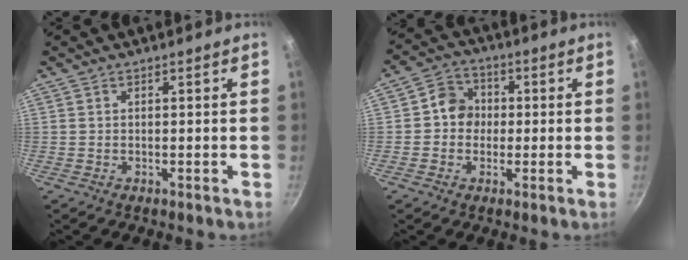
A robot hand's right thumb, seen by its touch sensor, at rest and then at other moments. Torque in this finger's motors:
{"motor_torque": [0.01, 0.05, -0.06, 0.09, 0.00]}